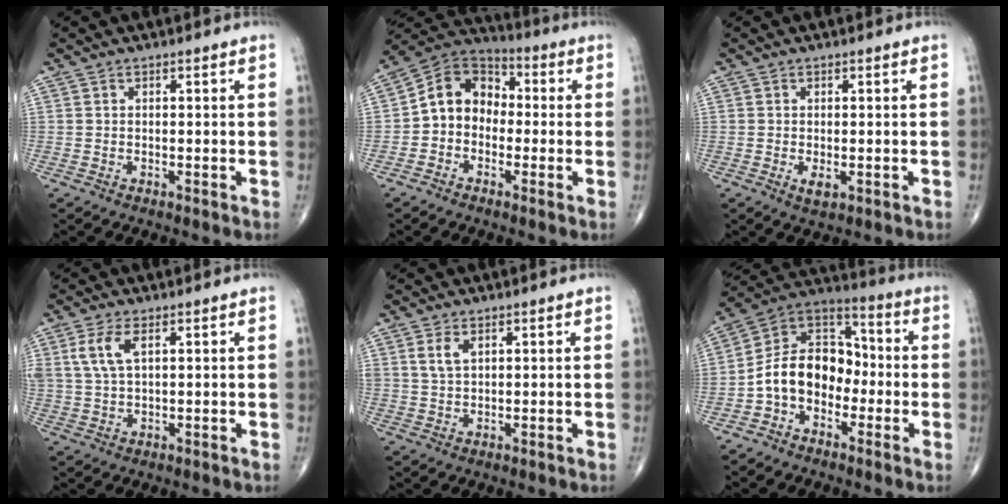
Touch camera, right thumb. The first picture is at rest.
{"total": 10.2, "force": [-1.1, 8.4, 5.8], "torque": [-0.072, 0.043, -0.036]}
{"total": 2.0, "force": [-0.5, 1.0, 1.7], "torque": [-0.026, -0.004, -0.007]}
{"total": 5.8, "force": [2.2, 2.7, 4.7], "torque": [-0.109, 0.000, 0.049]}
{"total": 3.5, "force": [1.5, 2.0, 2.4], "torque": [-0.045, -0.004, 0.035]}
{"total": 13.4, "force": [-3.2, 9.8, 8.7], "torque": [-0.120, 0.056, -0.071]}